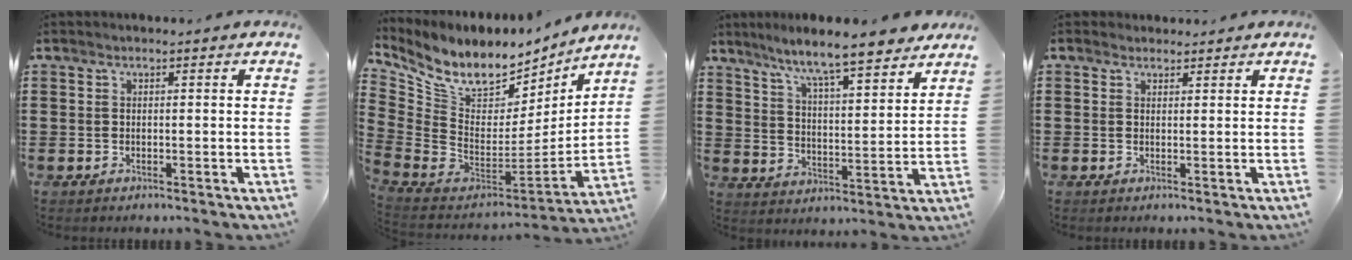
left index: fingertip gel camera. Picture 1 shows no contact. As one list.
[{"total": 9.4, "force": [6.5, 4.9, 4.8], "torque": [-0.128, -0.057, 0.114]}, {"total": 7.7, "force": [7.0, 0.3, 3.3], "torque": [-0.093, -0.040, 0.118]}, {"total": 1.1, "force": [0.8, 0.7, -0.3], "torque": [0.002, 0.004, 0.017]}]